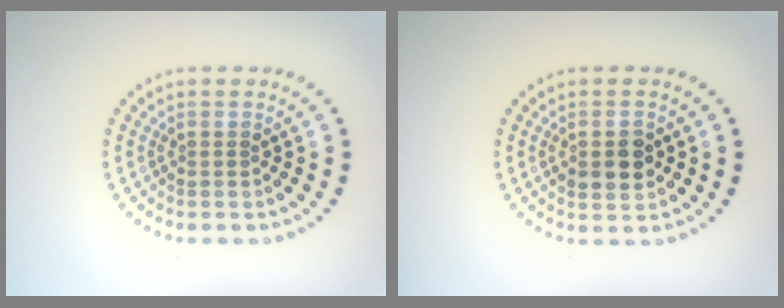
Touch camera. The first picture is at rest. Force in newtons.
{"total": 3.0, "press": 3.0, "slide": 0.1}